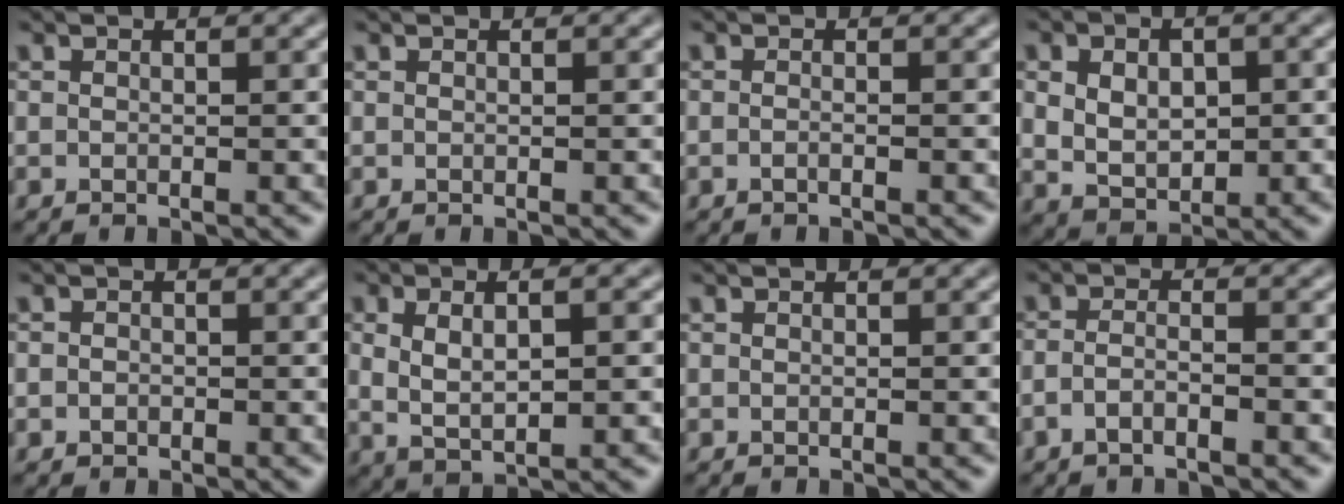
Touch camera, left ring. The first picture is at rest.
{"total": 0.0}
{"total": 0.7, "force": [-0.4, 0.2, 0.6], "torque": [-0.012, -0.005, -0.012]}
{"total": 5.3, "force": [0.5, 3.5, 3.9], "torque": [-0.066, -0.001, 0.014]}
{"total": 0.7, "force": [-0.4, 0.6, 0.2], "torque": [-0.004, -0.003, -0.007]}
{"total": 4.4, "force": [0.5, 1.9, 3.9], "torque": [-0.079, 0.000, 0.015]}
{"total": 0.0}
{"total": 1.9, "force": [-1.3, 0.5, 1.4], "torque": [-0.027, 0.001, -0.028]}